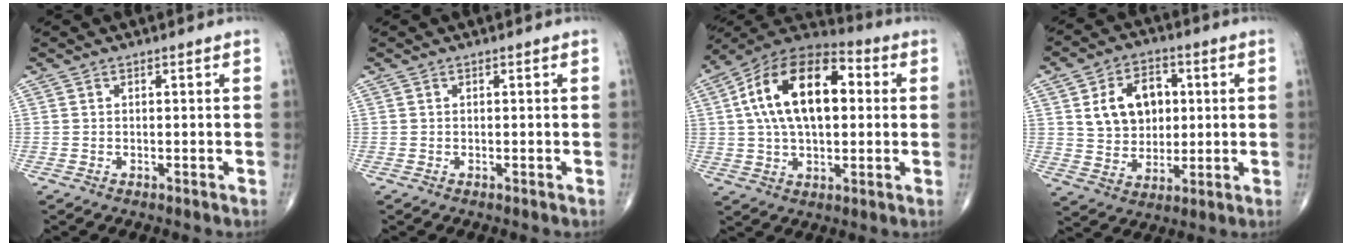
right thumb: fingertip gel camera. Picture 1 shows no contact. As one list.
[{"total": 0.0}, {"total": 20.0, "force": [3.3, 11.1, 16.4], "torque": [-0.273, 0.027, 0.046]}, {"total": 12.2, "force": [2.7, 9.2, 7.6], "torque": [-0.089, -0.001, 0.050]}]